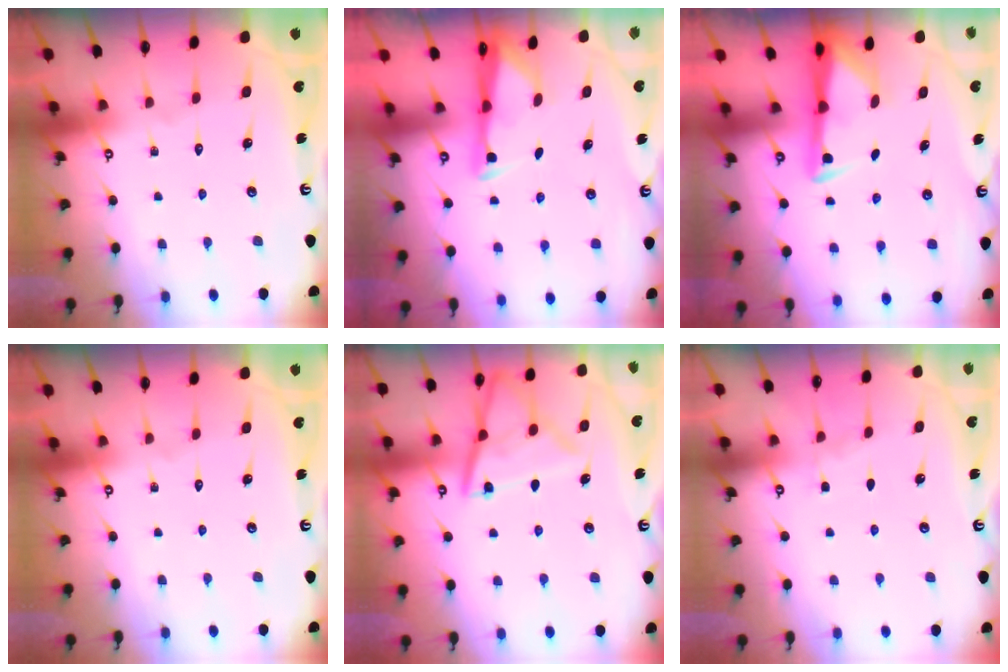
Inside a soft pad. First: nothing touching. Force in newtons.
{"total": 2.9, "press": 2.9, "slide": 0.4}
{"total": 2.9, "press": 2.9, "slide": 0.6}
{"total": 0.0}
{"total": 12.6, "press": 12.5, "slide": 1.3}
{"total": 3.2, "press": 3.1, "slide": 0.5}